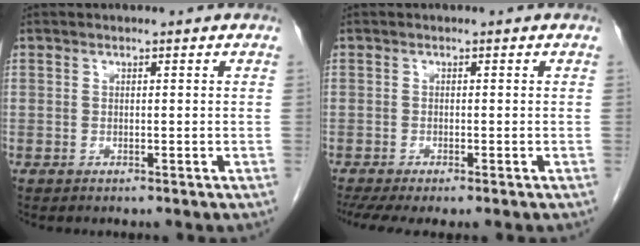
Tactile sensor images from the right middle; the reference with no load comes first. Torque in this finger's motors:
{"motor_torque": [1.17, -0.97, 0.41, 0.11]}